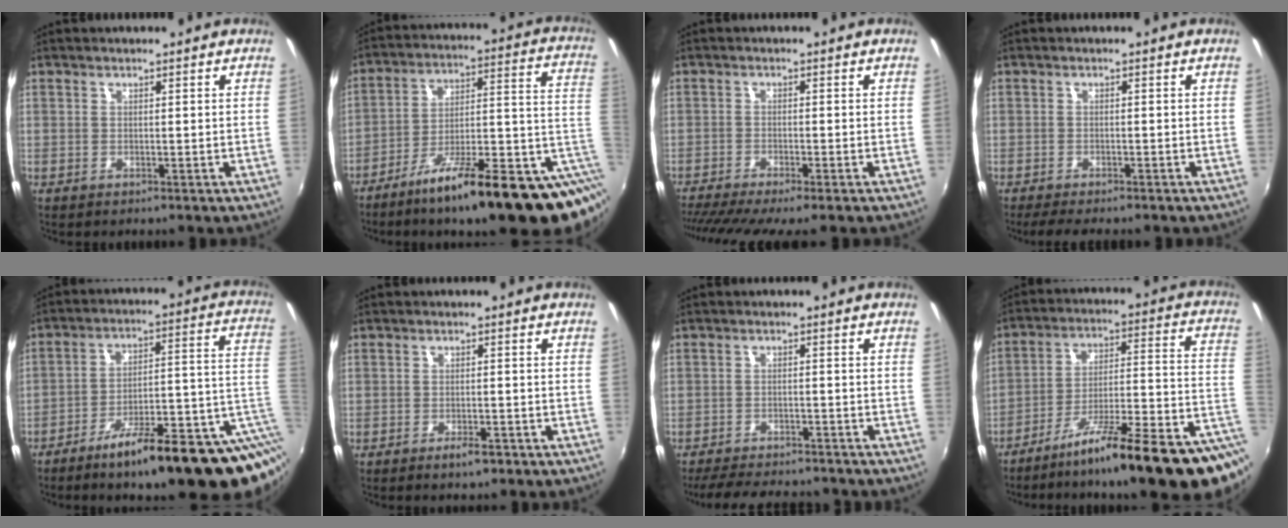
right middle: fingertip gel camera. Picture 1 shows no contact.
{"total": 22.2, "force": [-8.8, 3.9, 20.0], "torque": [-0.271, -0.017, -0.135]}
{"total": 8.3, "force": [-7.0, -0.4, 4.5], "torque": [-0.102, -0.033, -0.114]}
{"total": 4.8, "force": [-4.1, 0.9, 2.4], "torque": [-0.055, -0.018, -0.068]}
{"total": 22.5, "force": [-11.7, 4.5, 18.7], "torque": [-0.234, -0.008, -0.168]}
{"total": 3.2, "force": [-2.2, 1.1, 2.0], "torque": [-0.042, -0.004, -0.034]}
{"total": 12.3, "force": [-10.8, 3.2, 5.0], "torque": [-0.111, -0.019, -0.157]}
{"total": 22.3, "force": [-9.4, 2.8, 20.1], "torque": [-0.268, -0.021, -0.135]}